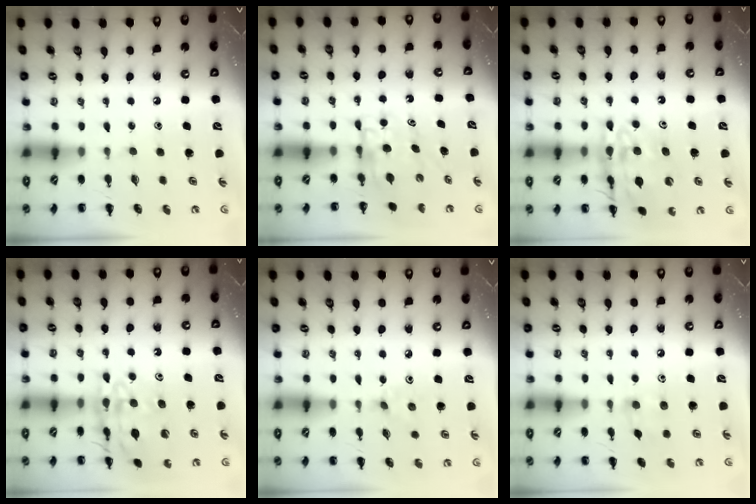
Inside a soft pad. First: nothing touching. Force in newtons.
{"total": 5.0, "press": 5.0, "slide": 0.1}
{"total": 17.7, "press": 17.6, "slide": 1.6}
{"total": 15.7, "press": 15.6, "slide": 1.6}
{"total": 1.9, "press": 1.8, "slide": 0.7}
{"total": 4.1, "press": 3.9, "slide": 1.2}